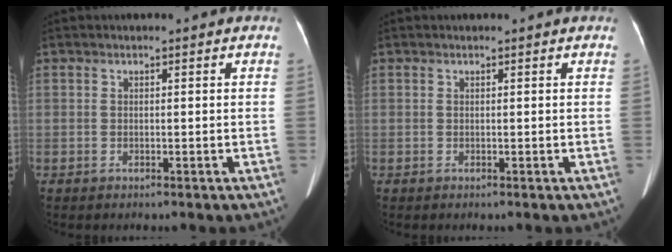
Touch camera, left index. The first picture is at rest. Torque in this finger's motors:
{"motor_torque": [-0.12, -0.07, 0.02, 0.02]}